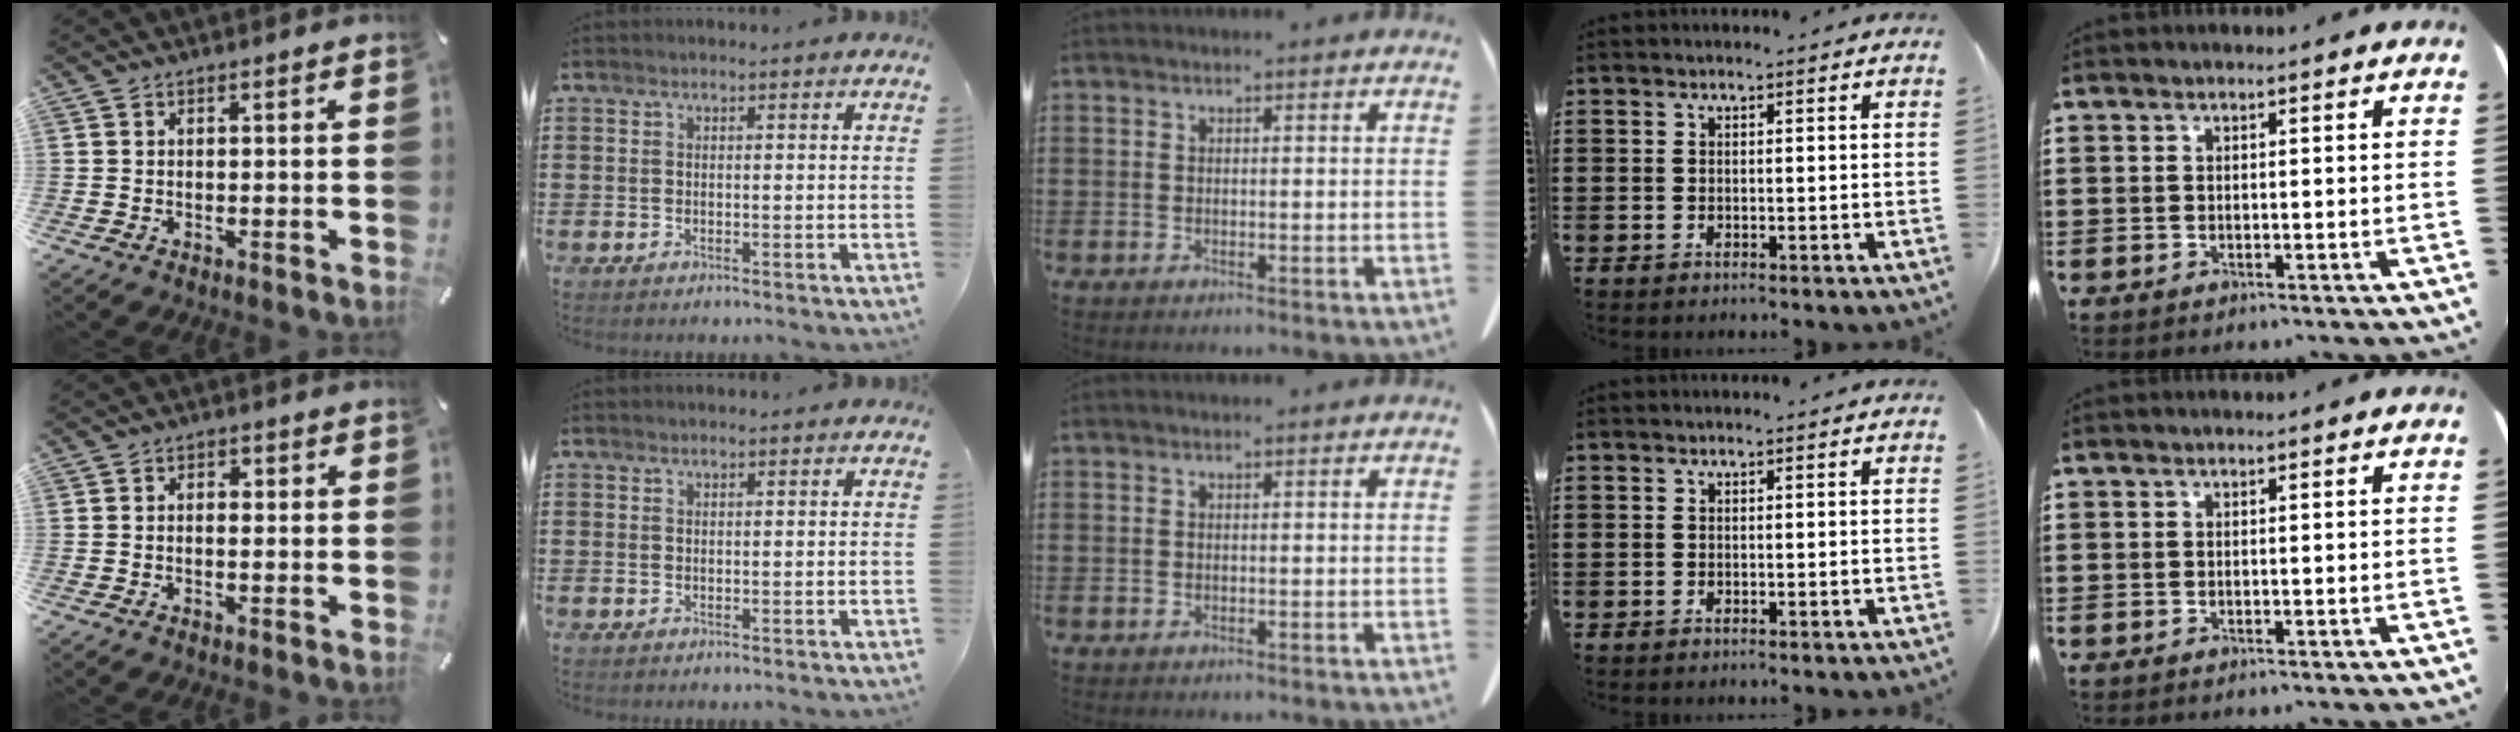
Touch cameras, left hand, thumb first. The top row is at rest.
{"thumb": {"total": 2.3, "force": [-0.6, 1.4, 1.6], "torque": [-0.031, 0.005, -0.012]}, "index": {"total": 0.6, "force": [0.5, 0.2, 0.2], "torque": [-0.005, 0.001, 0.010]}}